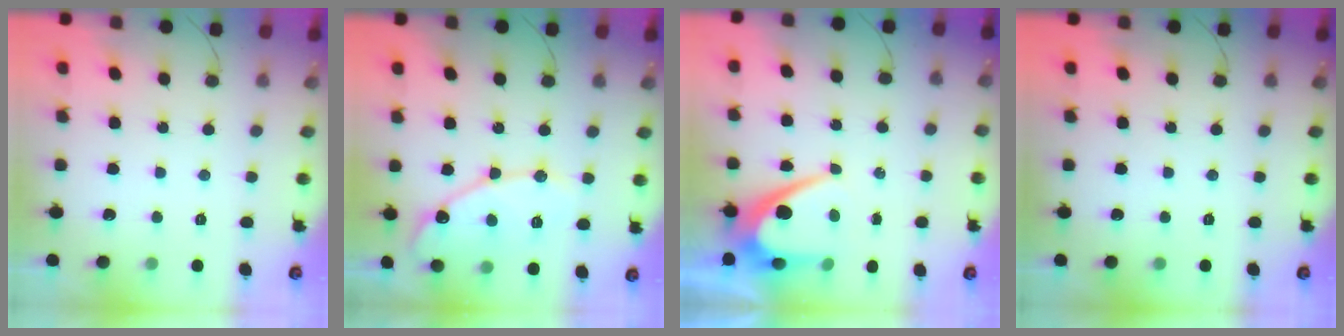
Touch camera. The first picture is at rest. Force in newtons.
{"total": 13.3, "press": 13.3, "slide": 1.0}
{"total": 8.7, "press": 8.7, "slide": 0.4}
{"total": 0.0}